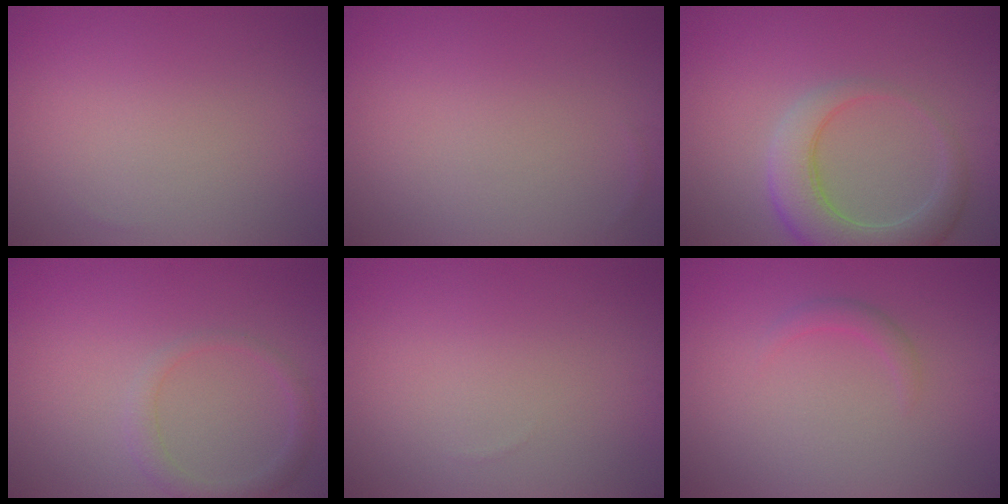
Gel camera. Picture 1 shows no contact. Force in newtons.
{"total": 0.0}
{"total": 5.5, "press": 5.5, "slide": 0.5}
{"total": 1.9, "press": 1.9, "slide": 0.1}
{"total": 0.0}
{"total": 1.2, "press": 1.2, "slide": 0.1}